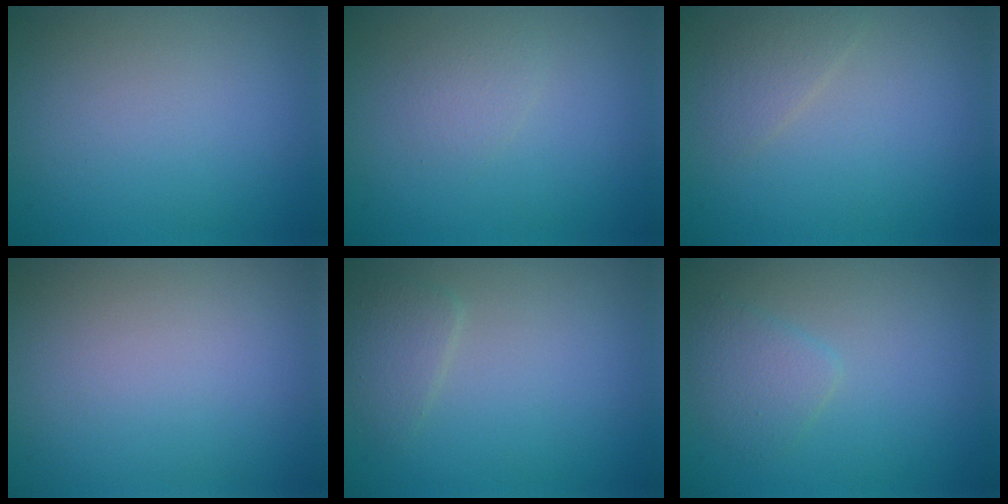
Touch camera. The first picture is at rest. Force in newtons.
{"total": 1.1, "press": 1.1, "slide": 0.1}
{"total": 1.3, "press": 1.3, "slide": 0.1}
{"total": 0.0}
{"total": 1.5, "press": 1.5, "slide": 0.1}
{"total": 1.9, "press": 1.9, "slide": 0.1}